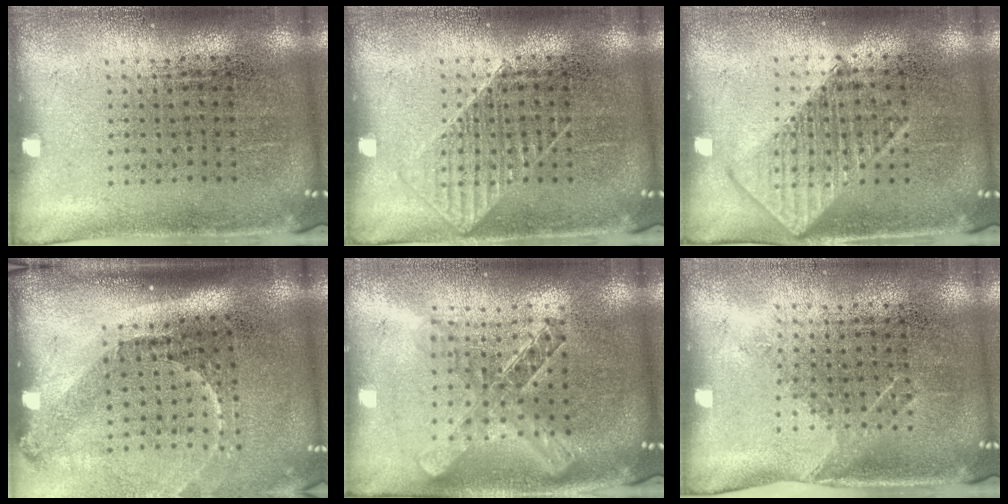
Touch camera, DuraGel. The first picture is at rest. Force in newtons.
{"total": 1.3, "press": 1.3, "slide": 0.3}
{"total": 1.4, "press": 1.4, "slide": 0.2}
{"total": 2.2, "press": 1.5, "slide": 1.6}
{"total": 2.0, "press": 1.7, "slide": 1.1}
{"total": 1.1, "press": 0.9, "slide": 0.7}